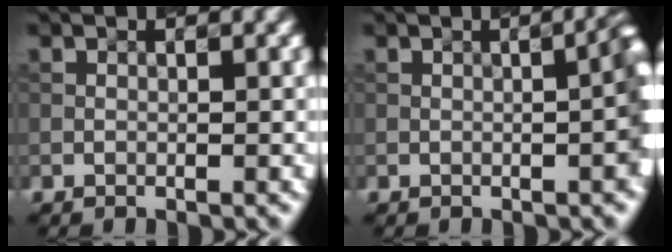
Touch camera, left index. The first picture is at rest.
{"total": 4.2, "force": [-0.3, 1.1, 4.1], "torque": [-0.040, 0.014, -0.003]}